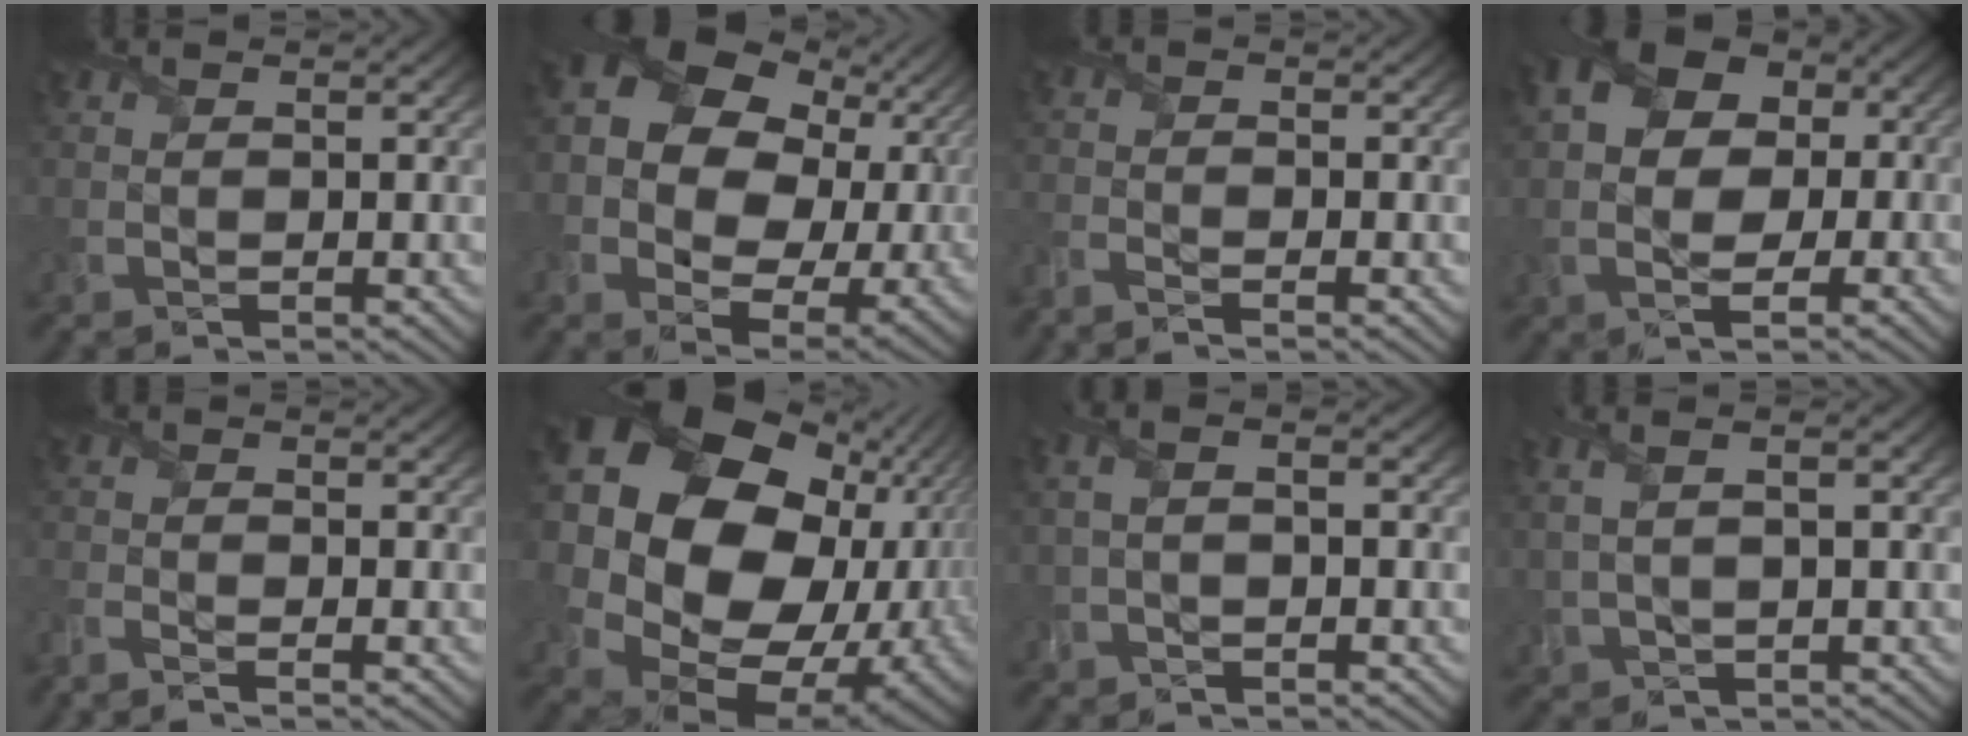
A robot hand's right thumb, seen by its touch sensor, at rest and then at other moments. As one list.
[{"total": 15.7, "force": [1.7, 11.0, 11.1], "torque": [-0.227, -0.013, 0.044]}, {"total": 3.0, "force": [-2.6, 0.3, 1.5], "torque": [-0.043, -0.006, -0.061]}, {"total": 10.4, "force": [1.3, 6.6, 7.9], "torque": [-0.158, 0.031, 0.003]}, {"total": 3.3, "force": [-2.7, 0.5, 1.8], "torque": [-0.052, -0.009, -0.061]}, {"total": 24.5, "force": [5.8, 20.3, 12.3], "torque": [-0.292, 0.002, 0.117]}, {"total": 2.9, "force": [-0.6, 1.1, 2.6], "torque": [-0.060, 0.009, -0.010]}, {"total": 4.3, "force": [0.8, 1.1, 4.1], "torque": [-0.081, 0.006, 0.011]}]